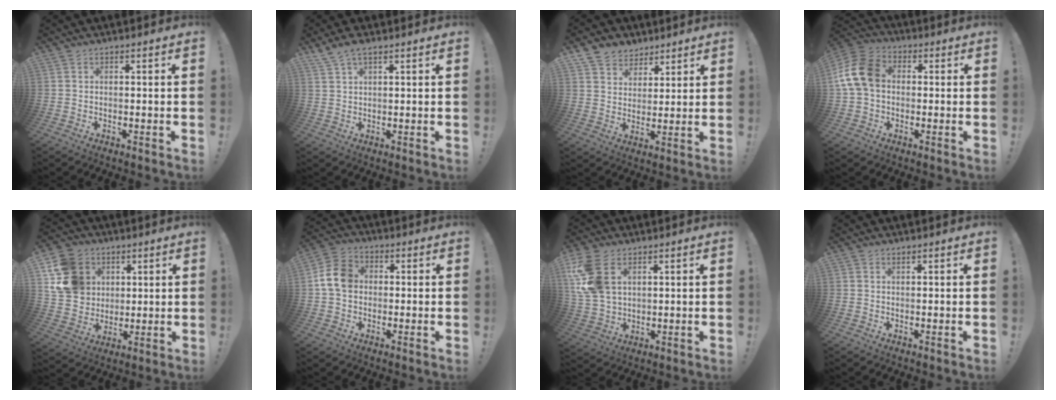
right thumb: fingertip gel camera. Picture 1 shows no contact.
{"total": 4.3, "force": [3.2, 1.0, 2.7], "torque": [-0.061, -0.008, 0.062]}
{"total": 7.2, "force": [5.1, 5.1, 0.5], "torque": [-0.017, -0.038, 0.102]}
{"total": 13.4, "force": [1.3, 9.7, 9.2], "torque": [-0.170, 0.017, 0.030]}
{"total": 16.0, "force": [5.0, 13.6, 6.6], "torque": [-0.109, -0.014, 0.109]}
{"total": 10.1, "force": [0.6, 7.8, 6.4], "torque": [-0.107, 0.015, 0.015]}
{"total": 12.8, "force": [5.1, 8.4, 8.2], "torque": [-0.176, -0.010, 0.104]}
{"total": 0.6, "force": [0.5, 0.1, 0.2], "torque": [0.003, -0.003, 0.009]}